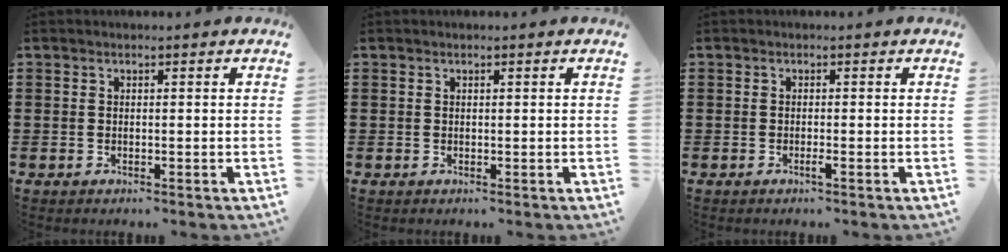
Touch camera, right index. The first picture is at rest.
{"total": 0.0}
{"total": 1.1, "force": [-0.6, 0.0, 0.9], "torque": [-0.024, -0.007, -0.012]}